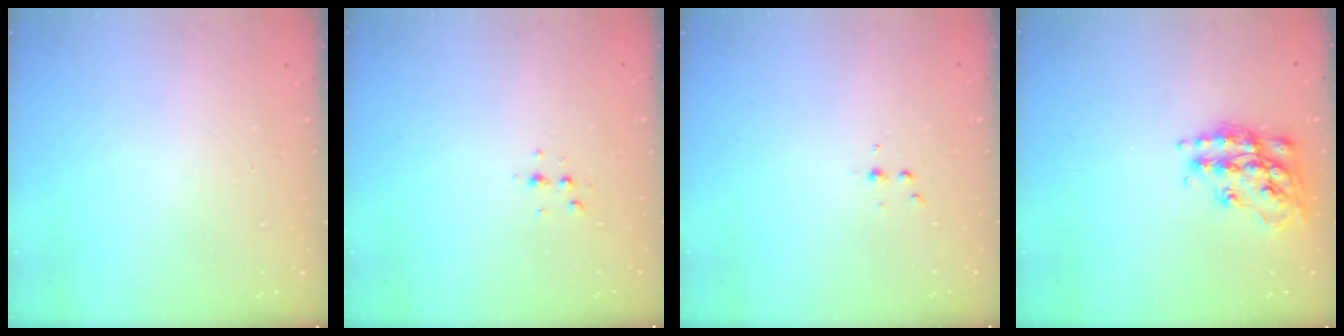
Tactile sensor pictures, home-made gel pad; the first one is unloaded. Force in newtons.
{"total": 3.6, "press": 3.1, "slide": 1.7}
{"total": 3.2, "press": 3.1, "slide": 0.4}
{"total": 17.4, "press": 17.3, "slide": 1.2}